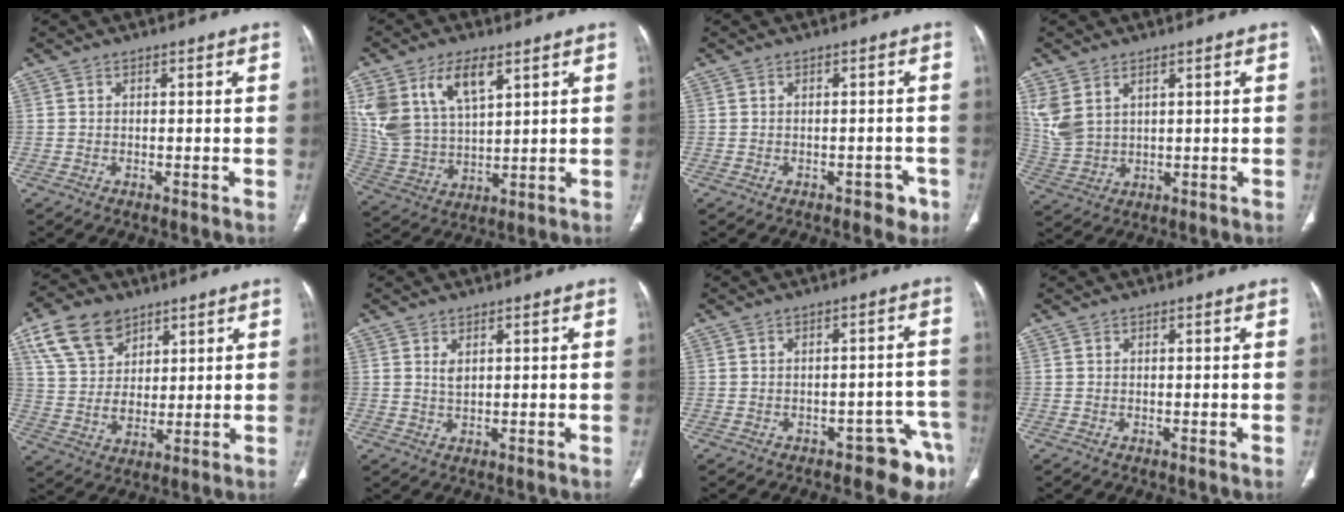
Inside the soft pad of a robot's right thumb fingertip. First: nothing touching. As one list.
[{"total": 13.8, "force": [6.9, 7.1, 9.7], "torque": [-0.185, -0.019, 0.147]}, {"total": 3.0, "force": [-1.8, 1.9, 1.5], "torque": [-0.004, 0.011, -0.018]}, {"total": 6.7, "force": [3.1, 4.1, 4.3], "torque": [-0.094, -0.010, 0.077]}, {"total": 13.0, "force": [7.2, 8.7, 6.5], "torque": [-0.100, -0.020, 0.143]}, {"total": 1.8, "force": [0.9, 0.8, 1.3], "torque": [-0.024, -0.005, 0.021]}, {"total": 6.6, "force": [-4.6, 3.0, 3.7], "torque": [-0.013, 0.046, -0.059]}, {"total": 0.0}]